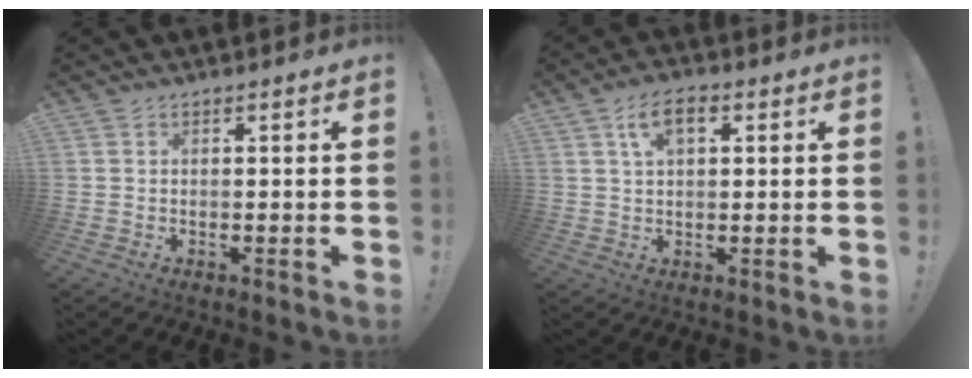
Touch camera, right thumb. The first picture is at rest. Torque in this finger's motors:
{"motor_torque": [0.00, 0.01, 0.06, 0.06, 0.00]}